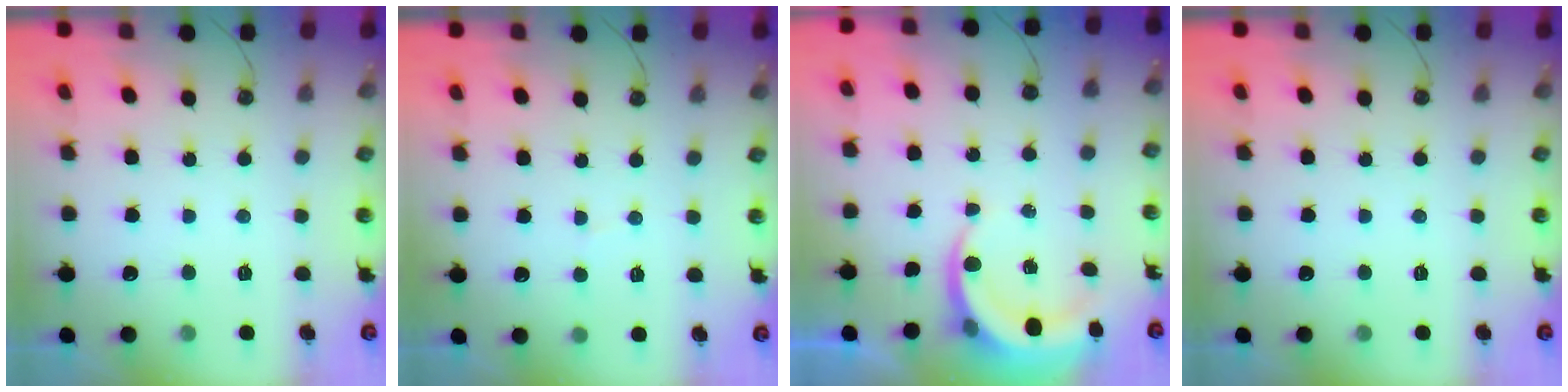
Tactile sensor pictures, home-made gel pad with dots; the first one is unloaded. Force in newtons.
{"total": 2.6, "press": 2.6, "slide": 0.2}
{"total": 5.9, "press": 5.8, "slide": 0.7}
{"total": 0.0}